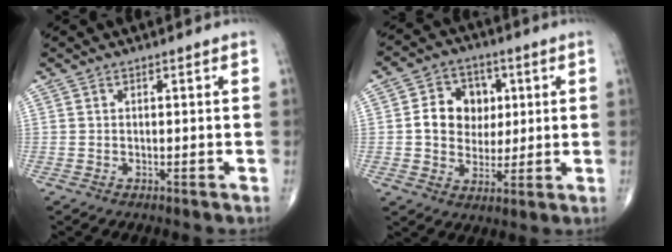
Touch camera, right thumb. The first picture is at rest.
{"total": 10.4, "force": [1.6, 8.6, 5.6], "torque": [-0.046, 0.005, 0.025]}